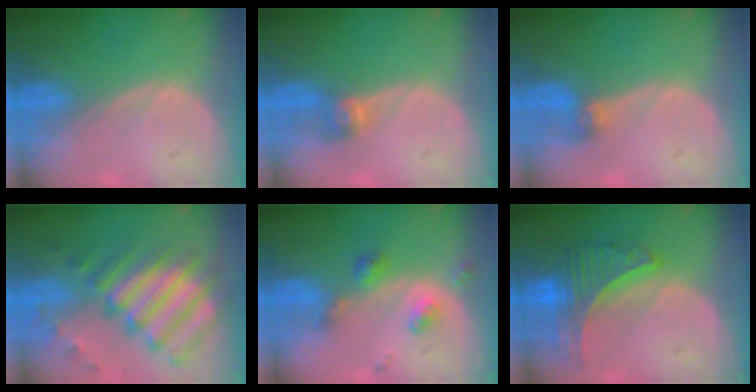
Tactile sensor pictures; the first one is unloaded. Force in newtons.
{"total": 2.6, "press": 2.5, "slide": 0.6}
{"total": 2.8, "press": 2.6, "slide": 1.1}
{"total": 12.2, "press": 10.5, "slide": 6.1}
{"total": 5.1, "press": 4.5, "slide": 2.5}
{"total": 8.0, "press": 7.1, "slide": 3.8}